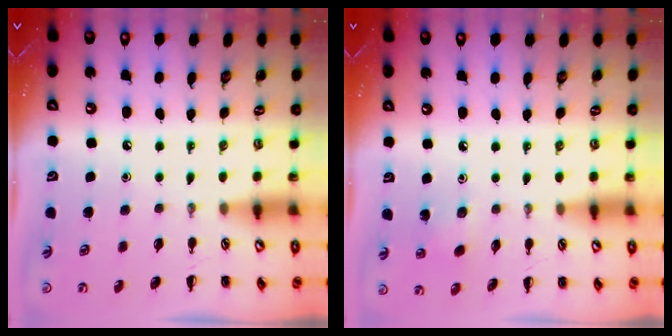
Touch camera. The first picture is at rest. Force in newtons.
{"total": 2.9, "press": 2.7, "slide": 0.9}